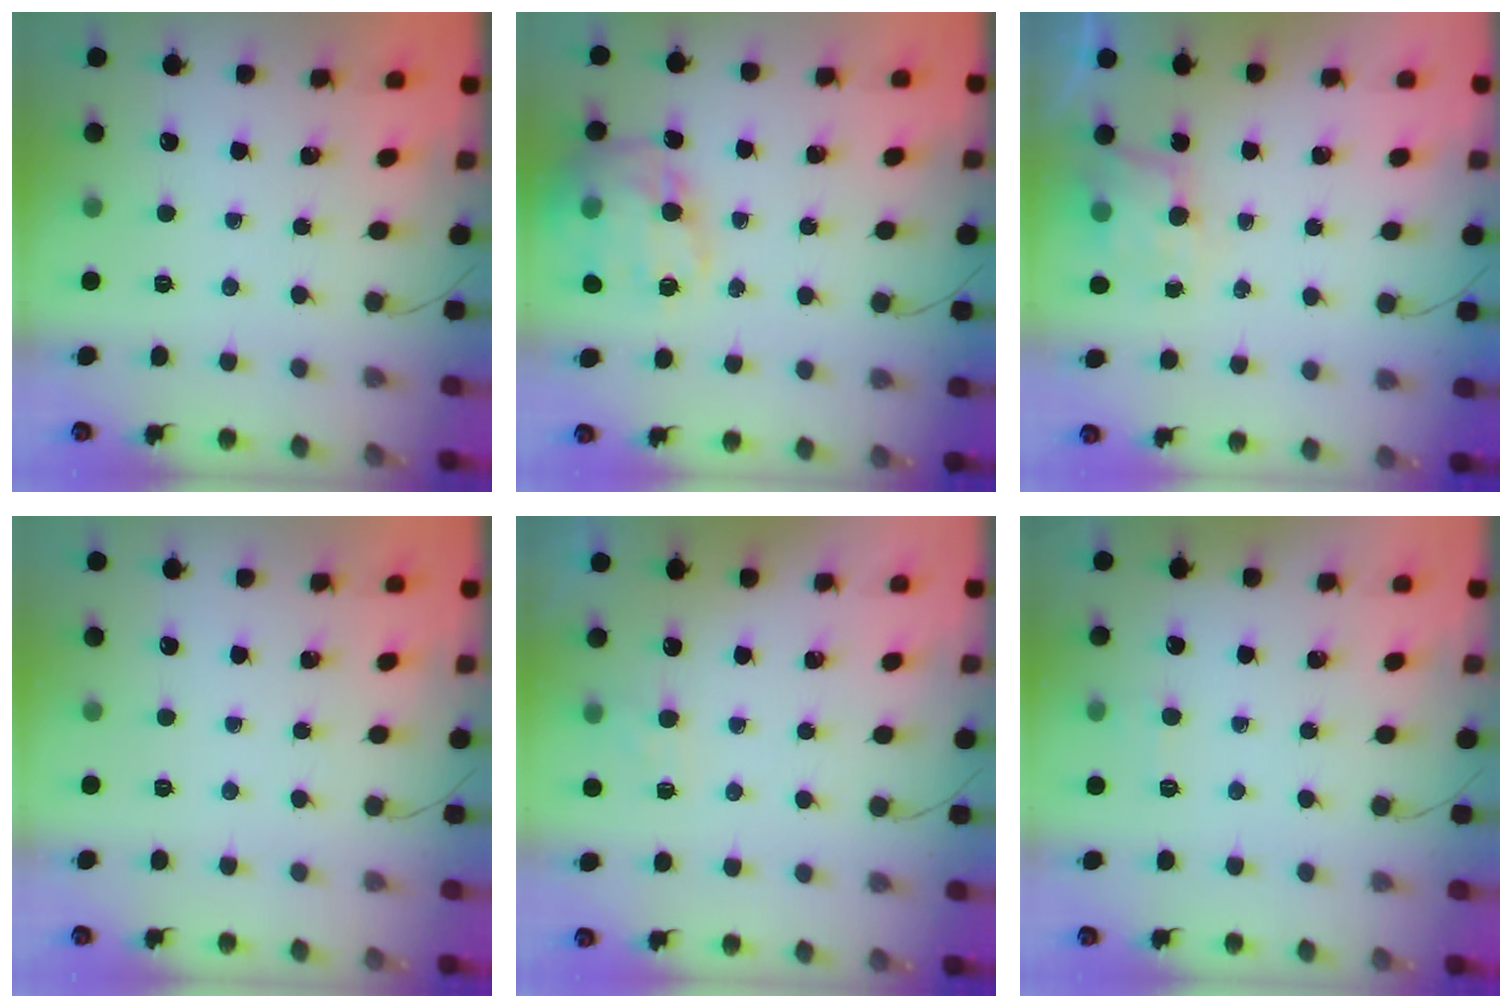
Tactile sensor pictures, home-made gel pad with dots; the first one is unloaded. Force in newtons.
{"total": 19.1, "press": 18.8, "slide": 3.2}
{"total": 5.7, "press": 5.7, "slide": 0.4}
{"total": 0.0}
{"total": 3.6, "press": 3.4, "slide": 1.3}
{"total": 5.6, "press": 5.3, "slide": 1.7}